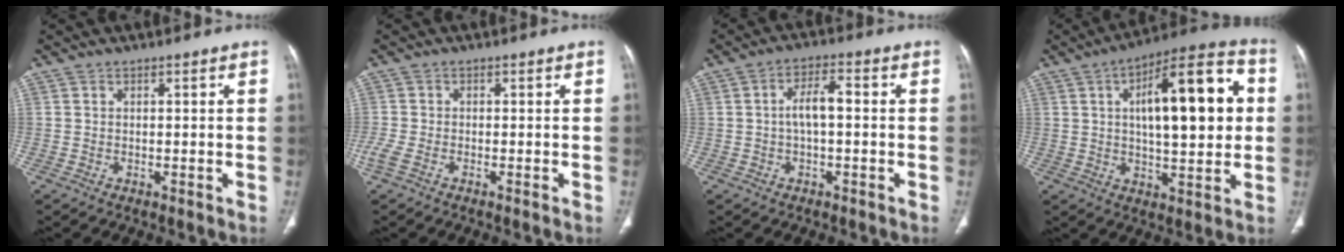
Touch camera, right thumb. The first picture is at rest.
{"total": 2.8, "force": [-1.5, 1.2, 2.1], "torque": [-0.063, -0.001, -0.035]}
{"total": 5.0, "force": [-0.1, 2.1, 4.6], "torque": [-0.086, 0.018, -0.005]}
{"total": 20.5, "force": [3.7, 7.6, 18.7], "torque": [-0.247, 0.019, 0.048]}